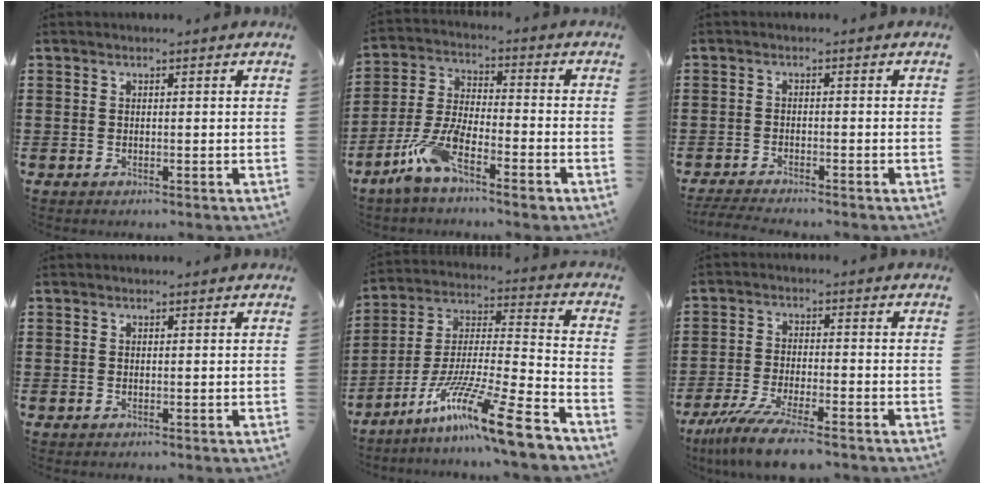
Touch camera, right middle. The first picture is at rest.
{"total": 8.6, "force": [-5.6, 2.3, 6.1], "torque": [-0.147, -0.007, -0.111]}
{"total": 2.4, "force": [-2.3, 0.1, 0.8], "torque": [-0.022, -0.004, -0.049]}
{"total": 0.0}
{"total": 14.7, "force": [-11.0, -0.1, 9.8], "torque": [-0.172, 0.009, -0.206]}
{"total": 7.9, "force": [-6.5, 0.5, 4.5], "torque": [-0.100, -0.013, -0.124]}